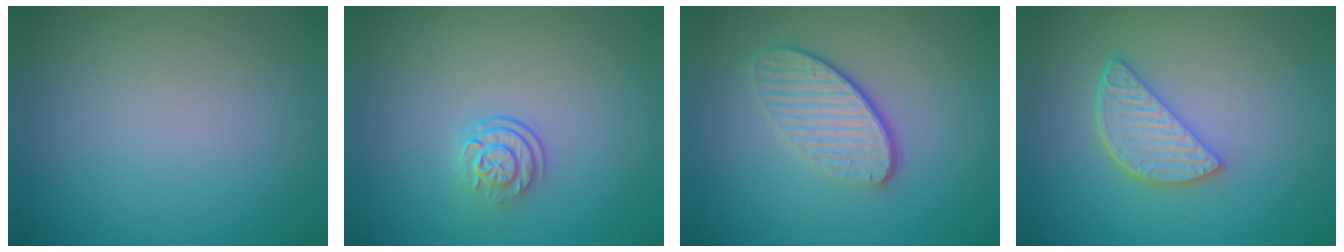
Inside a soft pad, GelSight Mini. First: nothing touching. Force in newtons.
{"total": 2.4, "press": 1.7, "slide": 1.6}
{"total": 3.8, "press": 2.8, "slide": 2.6}
{"total": 3.7, "press": 3.0, "slide": 2.1}